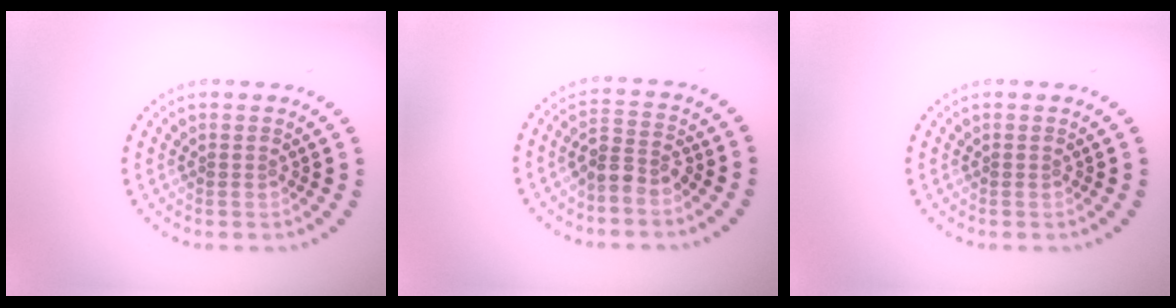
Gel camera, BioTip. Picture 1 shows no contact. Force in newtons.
{"total": 2.6, "press": 2.4, "slide": 1.2}
{"total": 0.0}